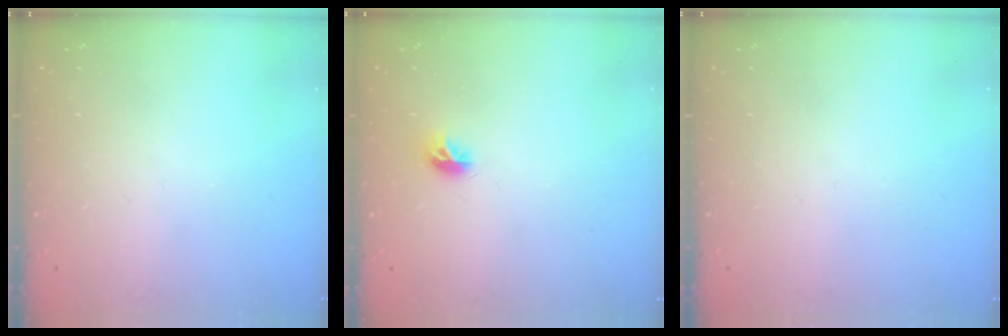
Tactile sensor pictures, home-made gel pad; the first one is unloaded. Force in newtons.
{"total": 5.8, "press": 5.8, "slide": 0.5}
{"total": 0.0}